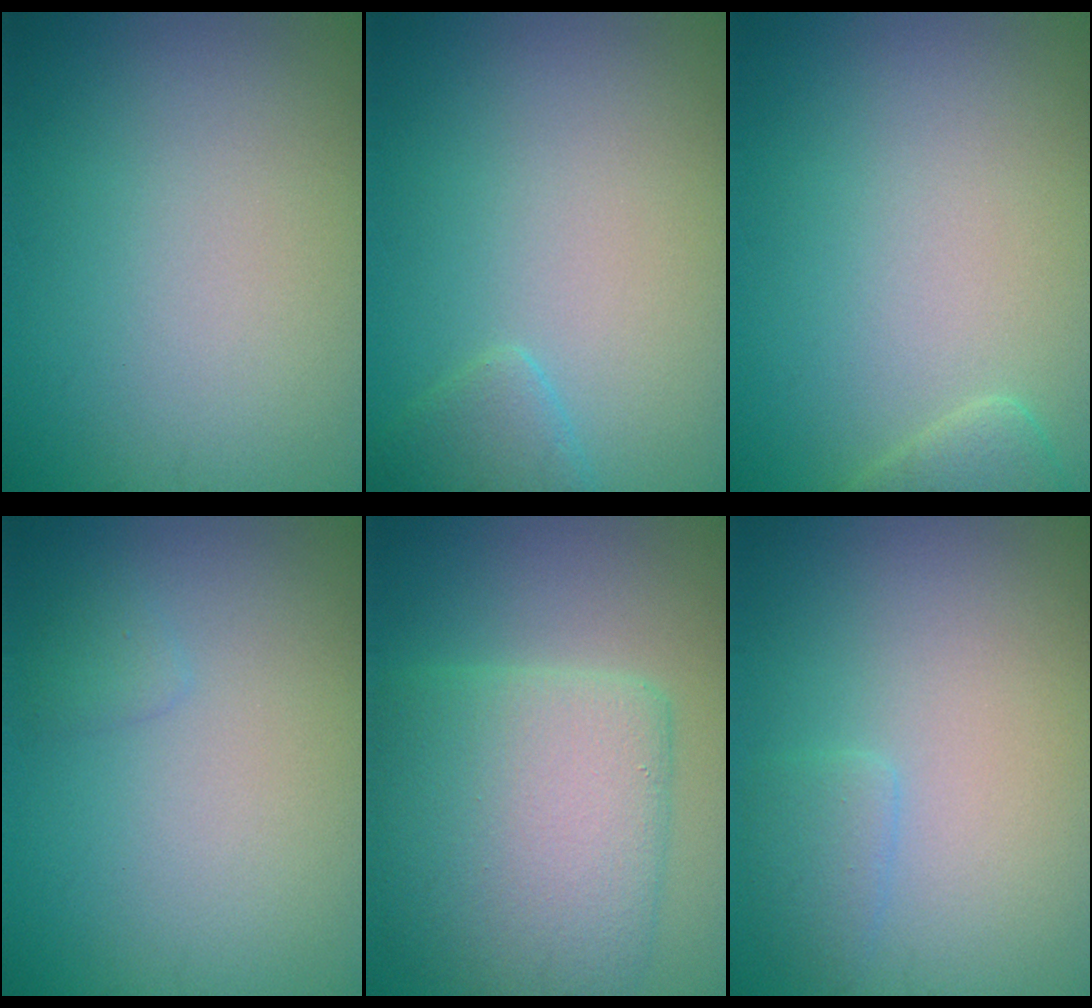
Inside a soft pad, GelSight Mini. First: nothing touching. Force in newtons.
{"total": 1.7, "press": 1.7, "slide": 0.2}
{"total": 1.6, "press": 1.6, "slide": 0.2}
{"total": 0.8, "press": 0.8, "slide": 0.1}
{"total": 7.7, "press": 7.6, "slide": 0.5}
{"total": 1.4, "press": 1.4, "slide": 0.1}